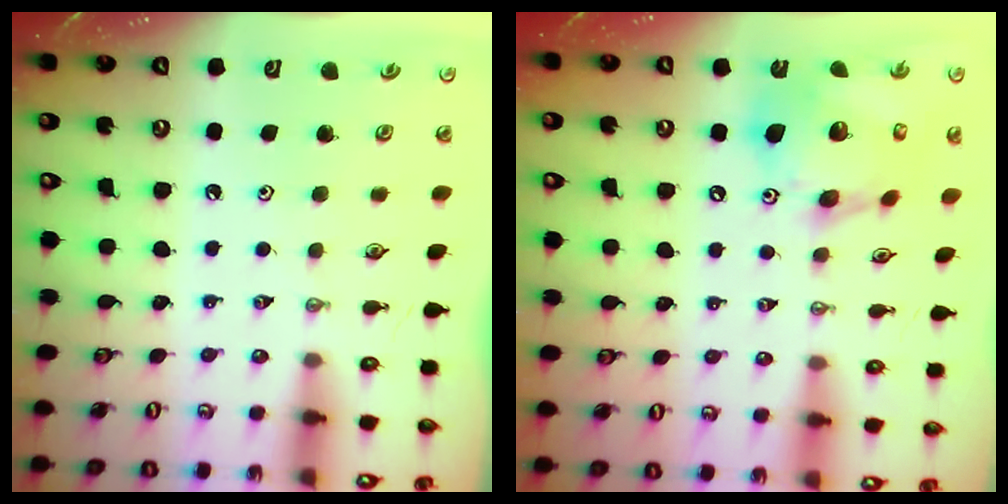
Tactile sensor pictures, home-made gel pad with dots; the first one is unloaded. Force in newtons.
{"total": 17.9, "press": 17.7, "slide": 3.0}